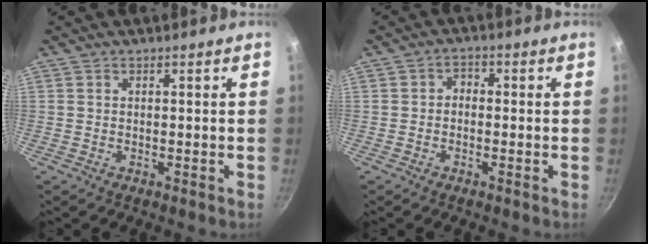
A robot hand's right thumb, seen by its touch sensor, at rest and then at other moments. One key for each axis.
{"total": 2.2, "fx": -0.4, "fy": 1.7, "fz": 1.3, "tx": -0.015, "ty": 0.013, "tz": -0.011}